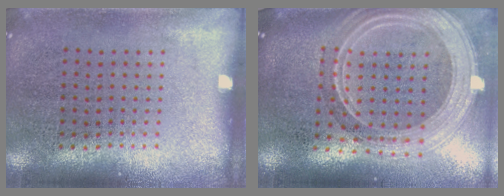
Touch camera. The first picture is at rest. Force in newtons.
{"total": 2.8, "press": 2.3, "slide": 1.6}